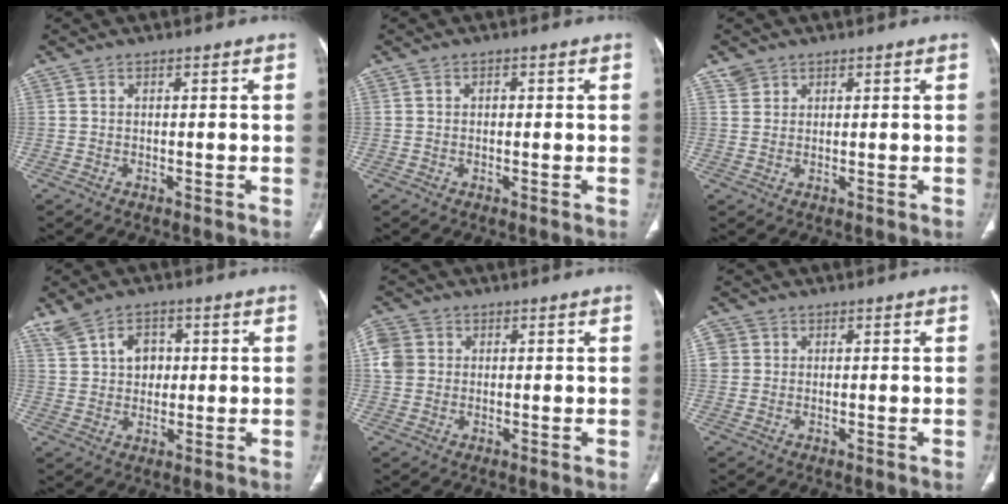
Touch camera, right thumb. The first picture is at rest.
{"total": 0.8, "force": [0.1, 0.6, 0.5], "torque": [-0.005, 0.002, 0.000]}
{"total": 2.0, "force": [1.3, 1.4, 0.1], "torque": [0.012, -0.004, 0.020]}
{"total": 6.3, "force": [2.1, 4.5, 3.9], "torque": [-0.046, -0.002, 0.040]}
{"total": 5.1, "force": [1.0, 4.5, 2.1], "torque": [-0.041, 0.008, 0.017]}
{"total": 2.4, "force": [0.6, 2.3, 0.4], "torque": [0.007, 0.001, 0.012]}